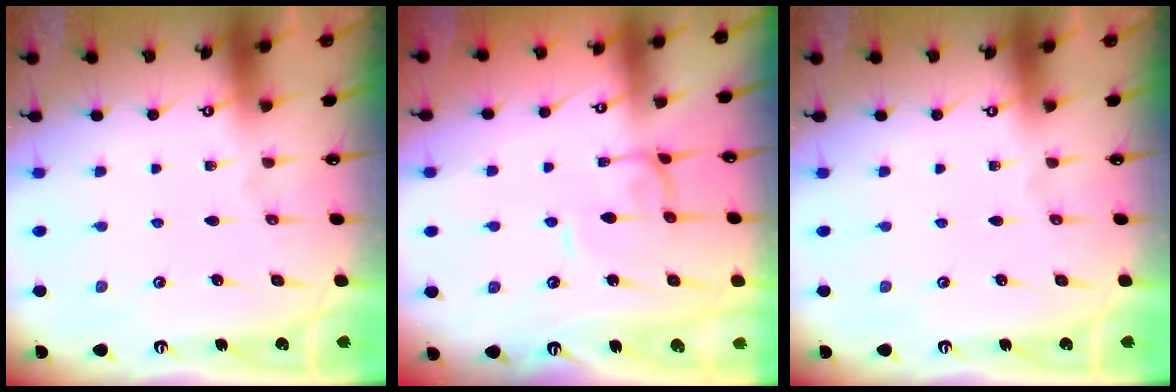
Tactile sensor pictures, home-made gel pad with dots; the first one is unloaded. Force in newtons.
{"total": 1.6, "press": 1.5, "slide": 0.1}
{"total": 0.0}